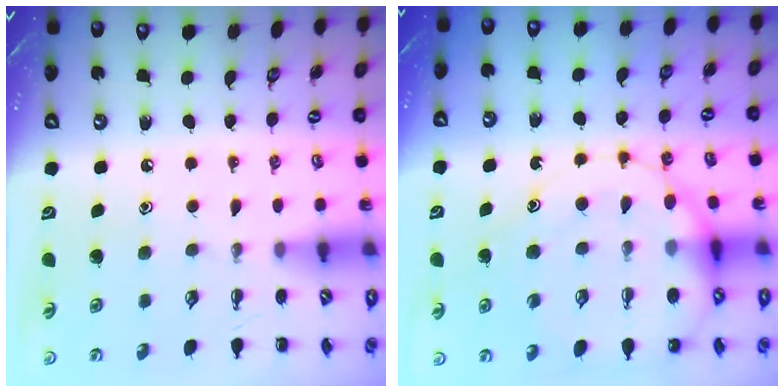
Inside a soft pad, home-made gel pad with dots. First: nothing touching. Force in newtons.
{"total": 17.6, "press": 17.3, "slide": 2.9}